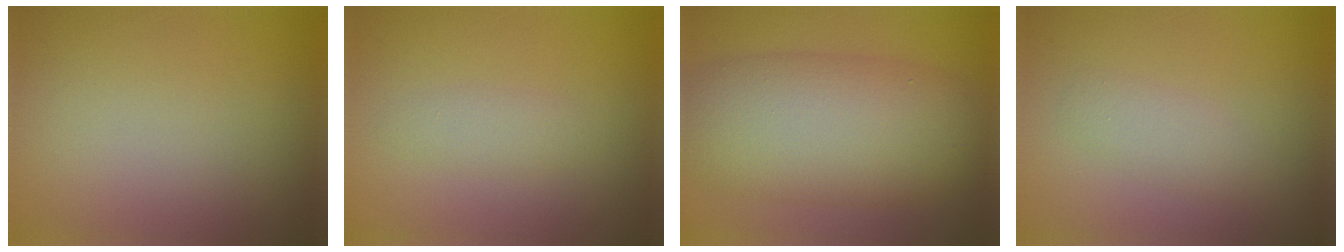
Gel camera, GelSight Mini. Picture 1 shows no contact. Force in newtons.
{"total": 1.6, "press": 1.6, "slide": 0.0}
{"total": 10.8, "press": 10.8, "slide": 0.3}
{"total": 1.9, "press": 1.9, "slide": 0.0}